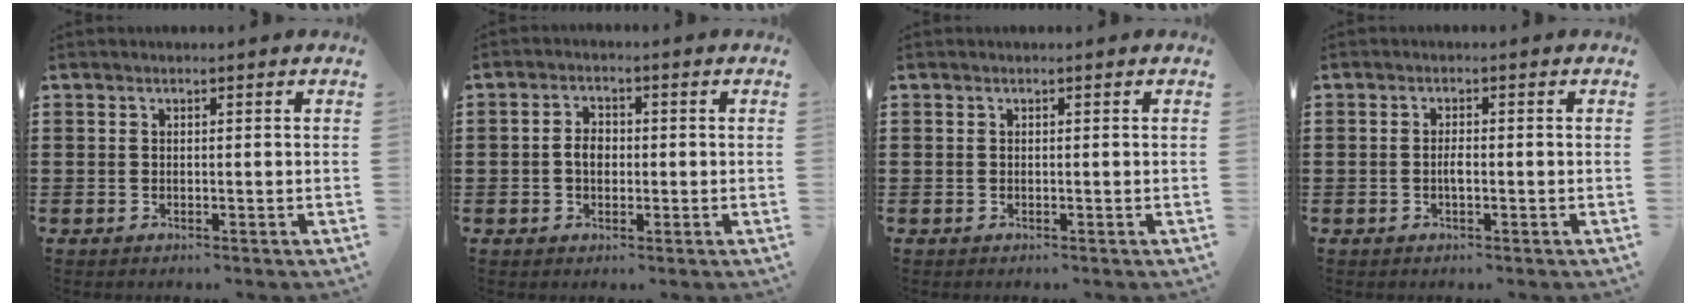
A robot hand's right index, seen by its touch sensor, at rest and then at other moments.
{"total": 2.9, "force": [-0.3, 2.0, 2.2], "torque": [-0.042, 0.006, -0.007]}
{"total": 0.0}
{"total": 1.8, "force": [-0.4, 0.5, 1.6], "torque": [-0.031, 0.001, -0.009]}